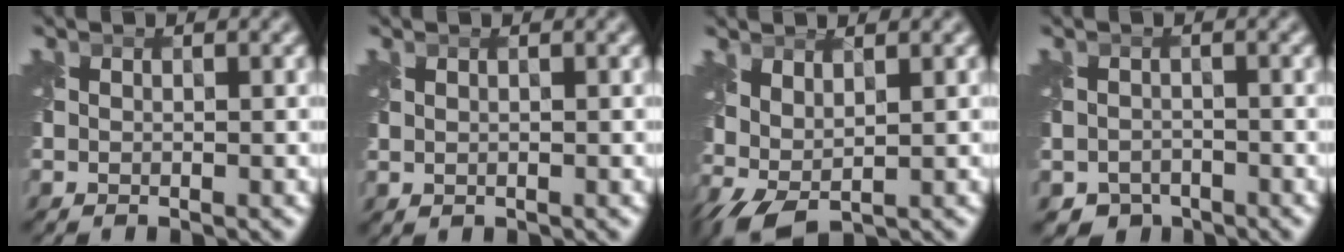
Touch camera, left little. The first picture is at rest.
{"total": 0.6, "force": [0.5, 0.0, -0.4], "torque": [0.009, 0.008, 0.011]}
{"total": 3.0, "force": [0.9, 1.5, 2.4], "torque": [-0.053, 0.007, 0.021]}
{"total": 2.1, "force": [-1.5, 1.4, -0.2], "torque": [0.014, -0.002, -0.030]}